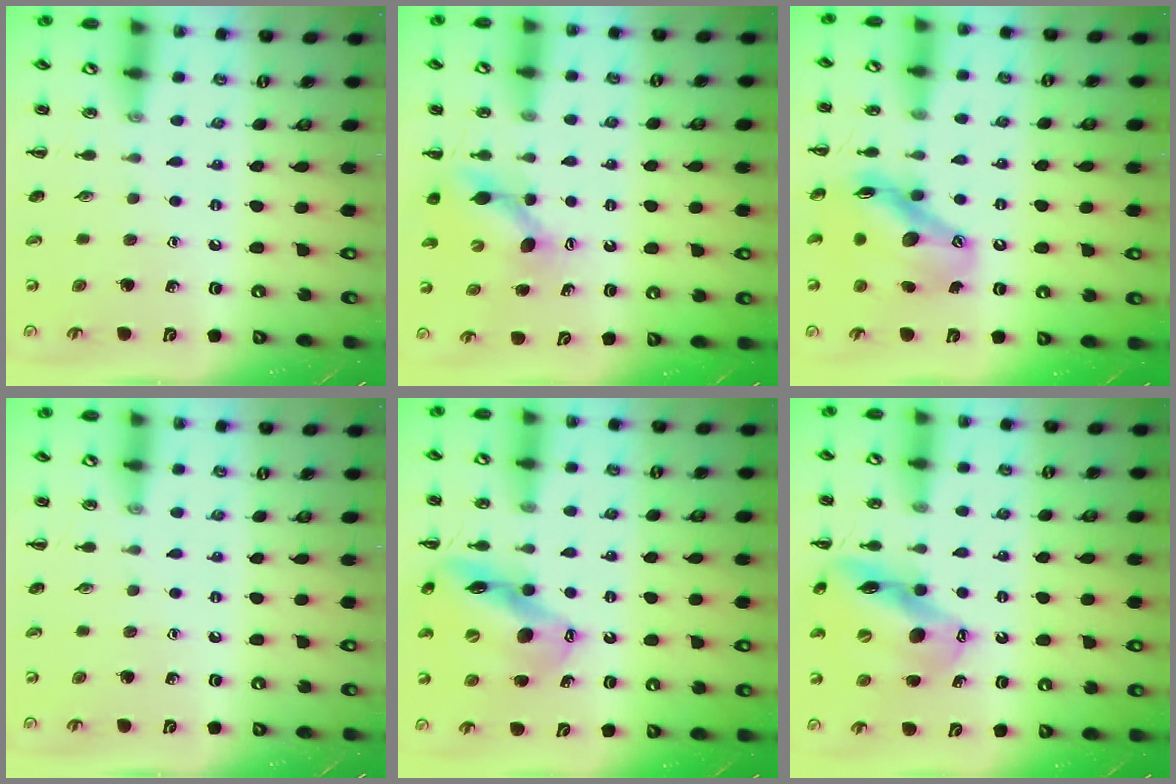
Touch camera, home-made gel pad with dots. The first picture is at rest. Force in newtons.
{"total": 5.4, "press": 5.3, "slide": 1.0}
{"total": 13.5, "press": 12.9, "slide": 3.8}
{"total": 0.0}
{"total": 14.8, "press": 14.2, "slide": 4.2}
{"total": 14.8, "press": 14.2, "slide": 4.2}